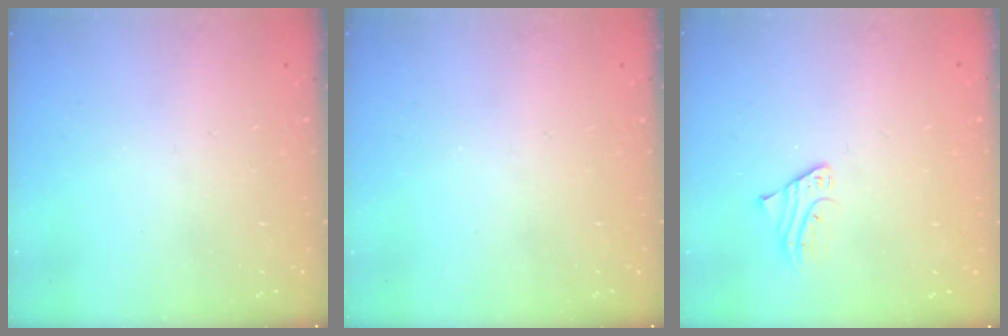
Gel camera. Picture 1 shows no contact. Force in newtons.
{"total": 0.0}
{"total": 2.4, "press": 2.4, "slide": 0.2}